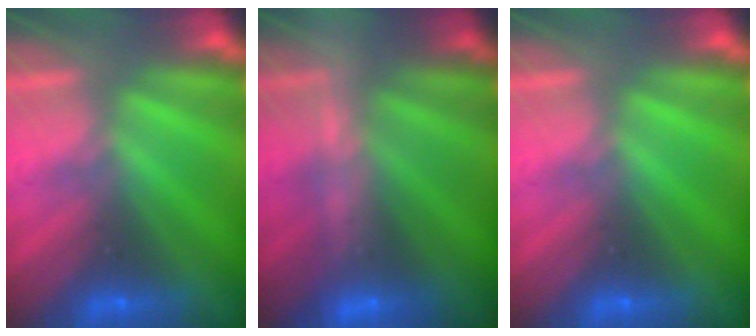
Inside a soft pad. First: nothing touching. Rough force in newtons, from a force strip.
{"total": 2.2}
{"total": 0.0}